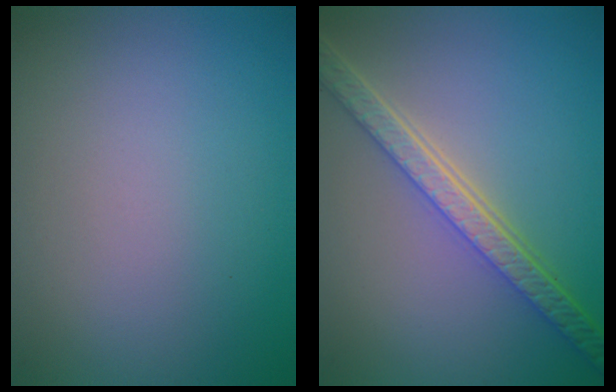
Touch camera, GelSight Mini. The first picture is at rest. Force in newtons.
{"total": 5.8, "press": 4.5, "slide": 3.7}